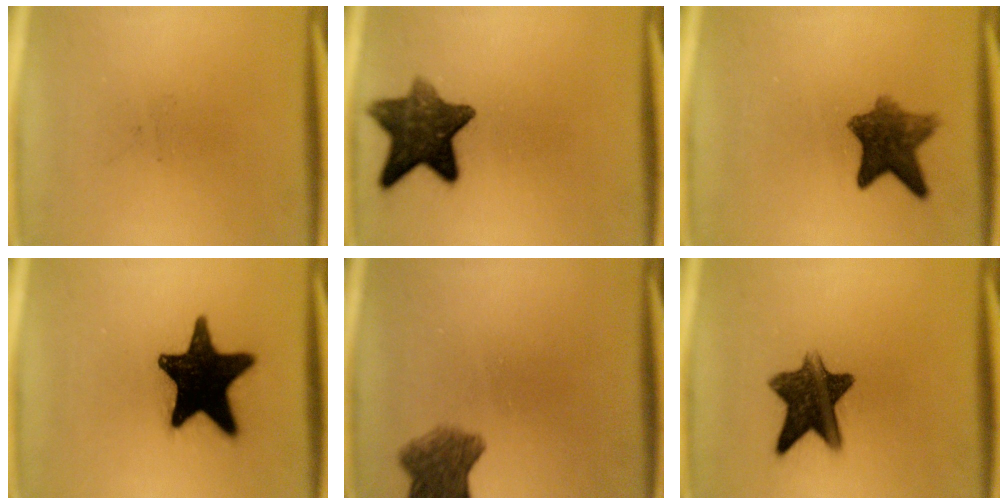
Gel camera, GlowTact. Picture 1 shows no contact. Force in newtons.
{"total": 10.9}
{"total": 7.7}
{"total": 19.6}
{"total": 6.4}
{"total": 11.0}